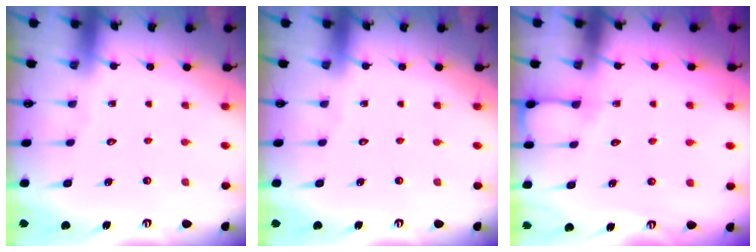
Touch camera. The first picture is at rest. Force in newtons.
{"total": 0.0}
{"total": 5.2, "press": 5.1, "slide": 0.5}